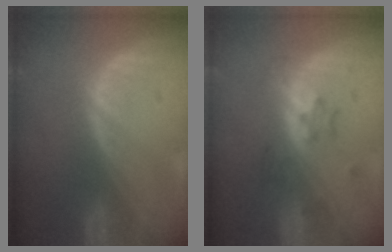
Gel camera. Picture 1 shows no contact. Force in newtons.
{"total": 4.5, "press": 4.2, "slide": 1.5}